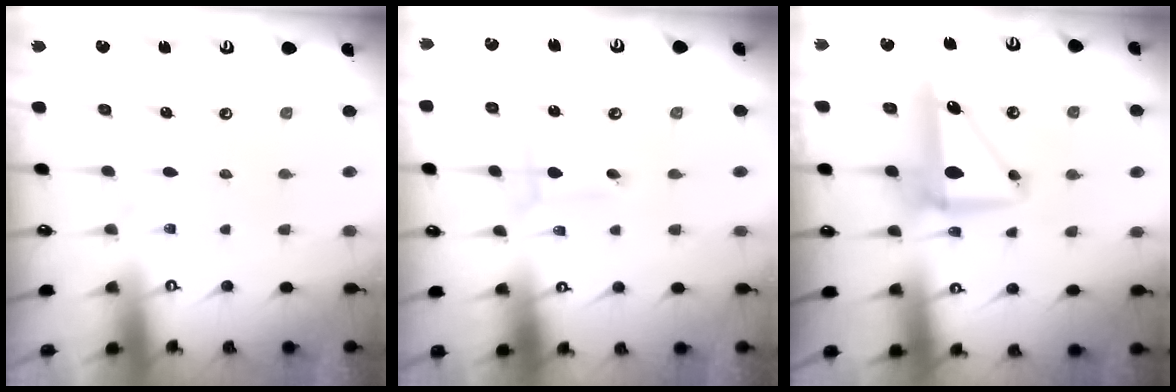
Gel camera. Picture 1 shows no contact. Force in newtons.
{"total": 1.8, "press": 1.8, "slide": 0.2}
{"total": 9.1, "press": 9.0, "slide": 1.6}